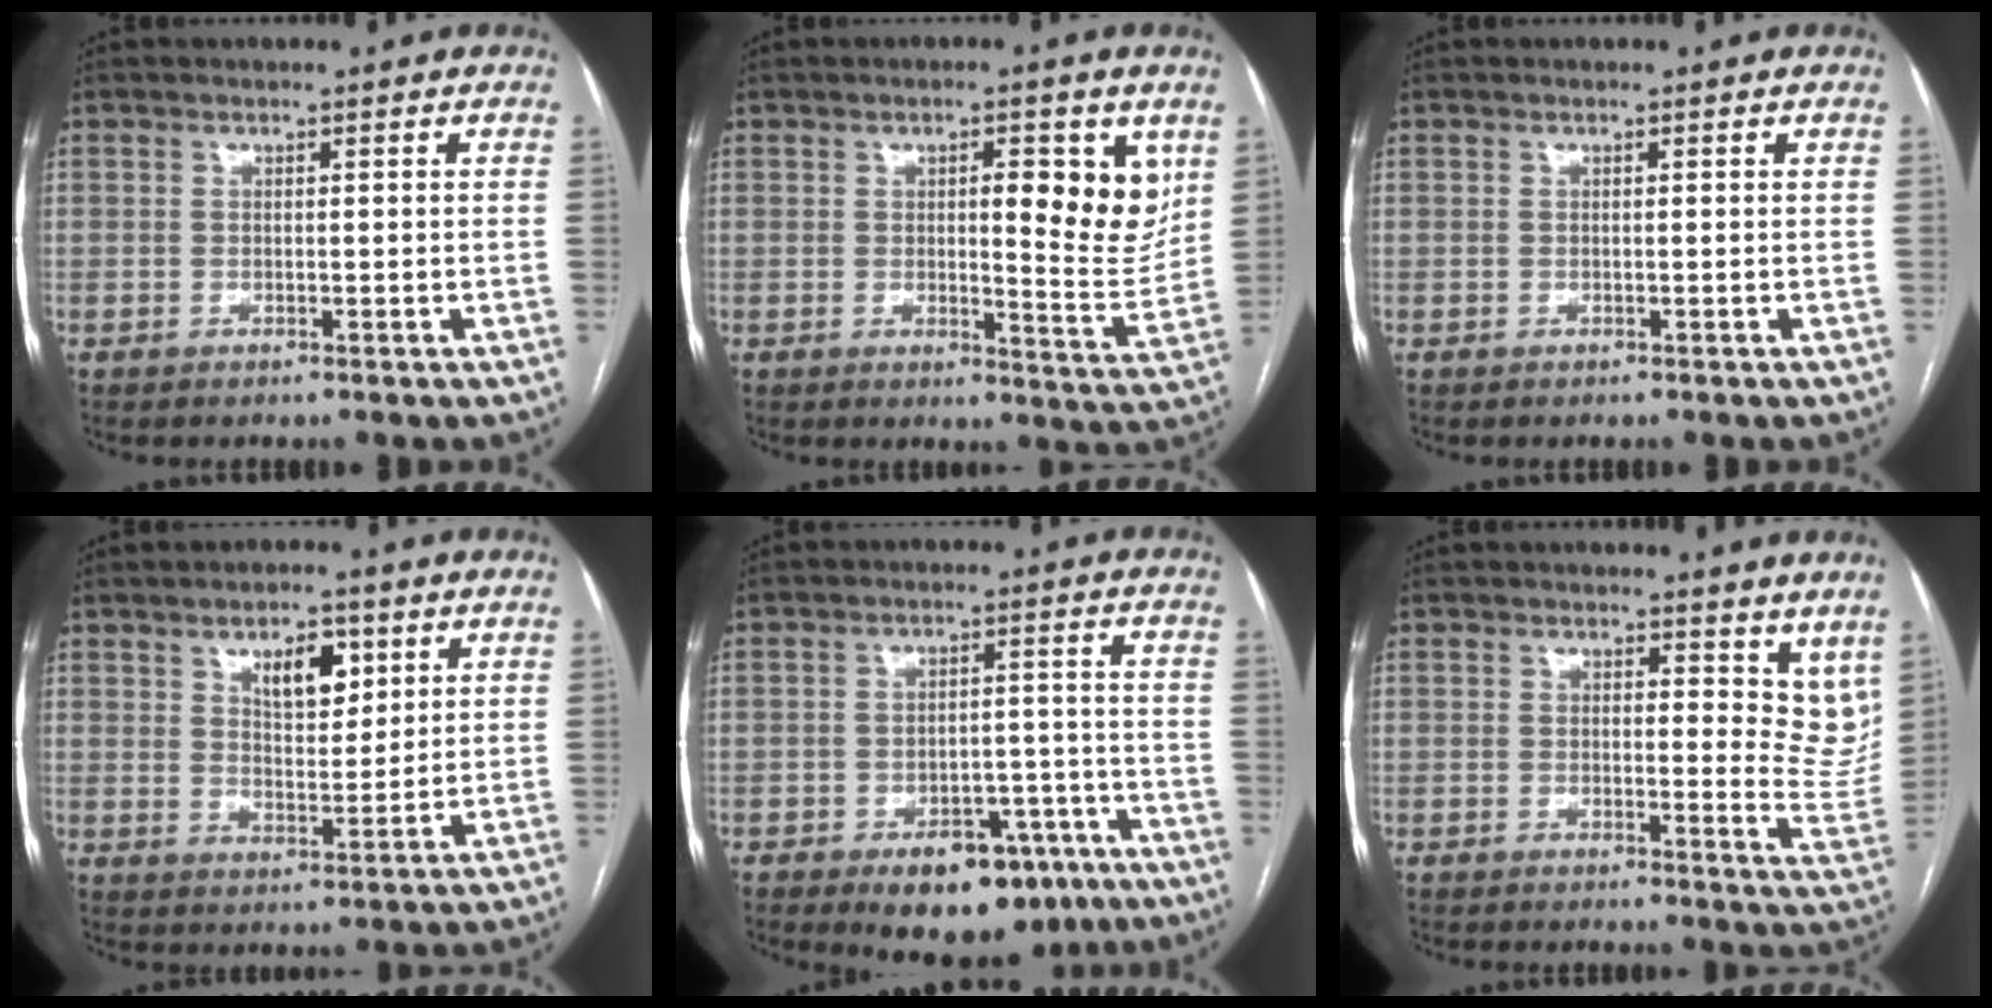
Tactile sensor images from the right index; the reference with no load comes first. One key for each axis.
{"total": 9.8, "fx": 2.8, "fy": 2.6, "fz": 9.0, "tx": -0.114, "ty": -0.003, "tz": 0.036}
{"total": 0.0}
{"total": 6.7, "fx": 3.2, "fy": 3.0, "fz": 5.1, "tx": -0.082, "ty": 0.001, "tz": 0.057}
{"total": 11.7, "fx": -7.6, "fy": 5.9, "fz": 6.6, "tx": -0.069, "ty": 0.017, "tz": -0.104}
{"total": 8.4, "fx": 6.8, "fy": 3.6, "fz": 3.4, "tx": -0.012, "ty": -0.032, "tz": 0.060}